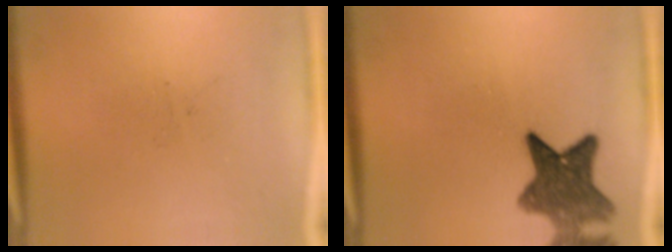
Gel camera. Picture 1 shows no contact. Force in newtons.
{"total": 8.3}